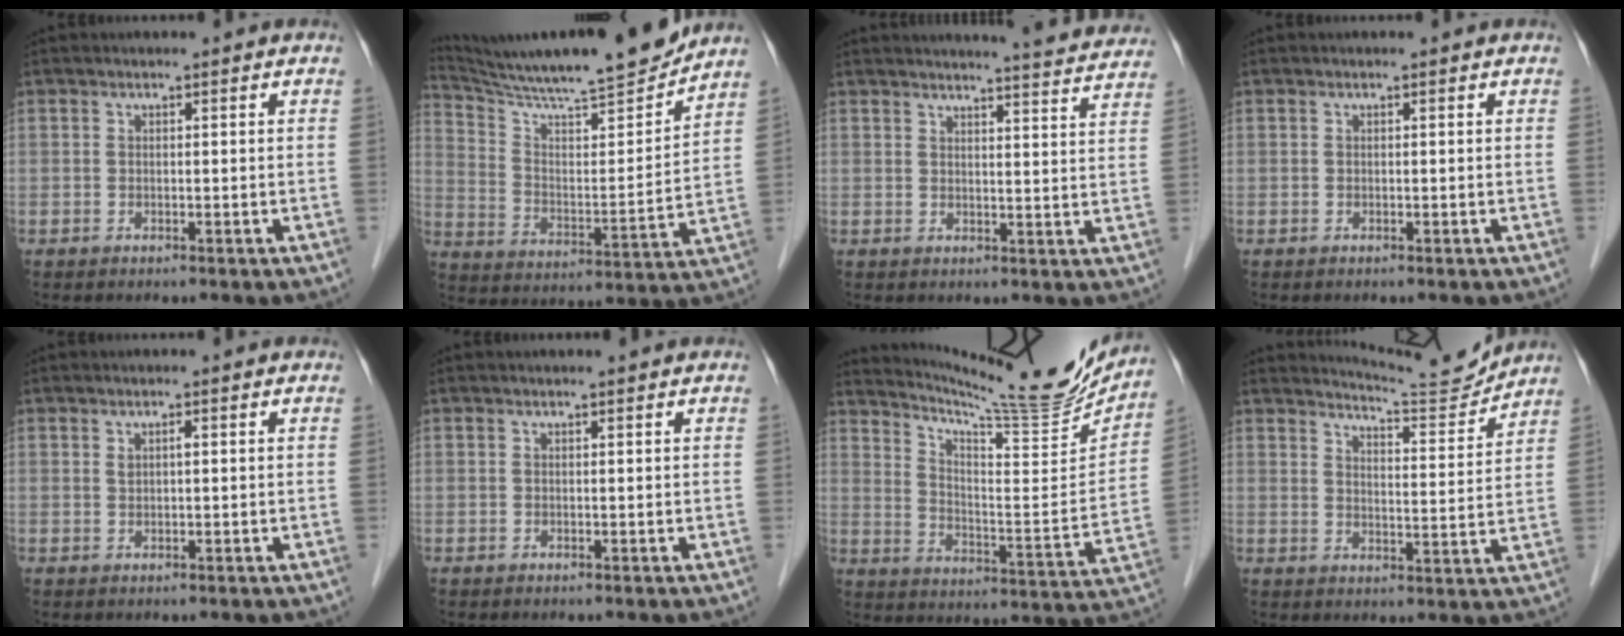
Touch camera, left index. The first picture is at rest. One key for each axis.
{"total": 19.0, "fx": 17.5, "fy": -0.1, "fz": 7.5, "tx": -0.132, "ty": -0.026, "tz": 0.279}
{"total": 12.5, "fx": 12.1, "fy": -0.2, "fz": 3.1, "tx": -0.039, "ty": -0.037, "tz": 0.126}
{"total": 0.0}
{"total": 1.0, "fx": 0.3, "fy": 0.4, "fz": 0.9, "tx": -0.018, "ty": 0.005, "tz": 0.008}
{"total": 0.7, "fx": 0.6, "fy": -0.1, "fz": 0.3, "tx": -0.005, "ty": 0.004, "tz": 0.013}
{"total": 18.7, "fx": 17.7, "fy": -0.4, "fz": 5.9, "tx": -0.105, "ty": -0.069, "tz": 0.254}
{"total": 8.0, "fx": 7.9, "fy": -0.9, "fz": -0.1, "tx": -0.017, "ty": -0.019, "tz": 0.118}